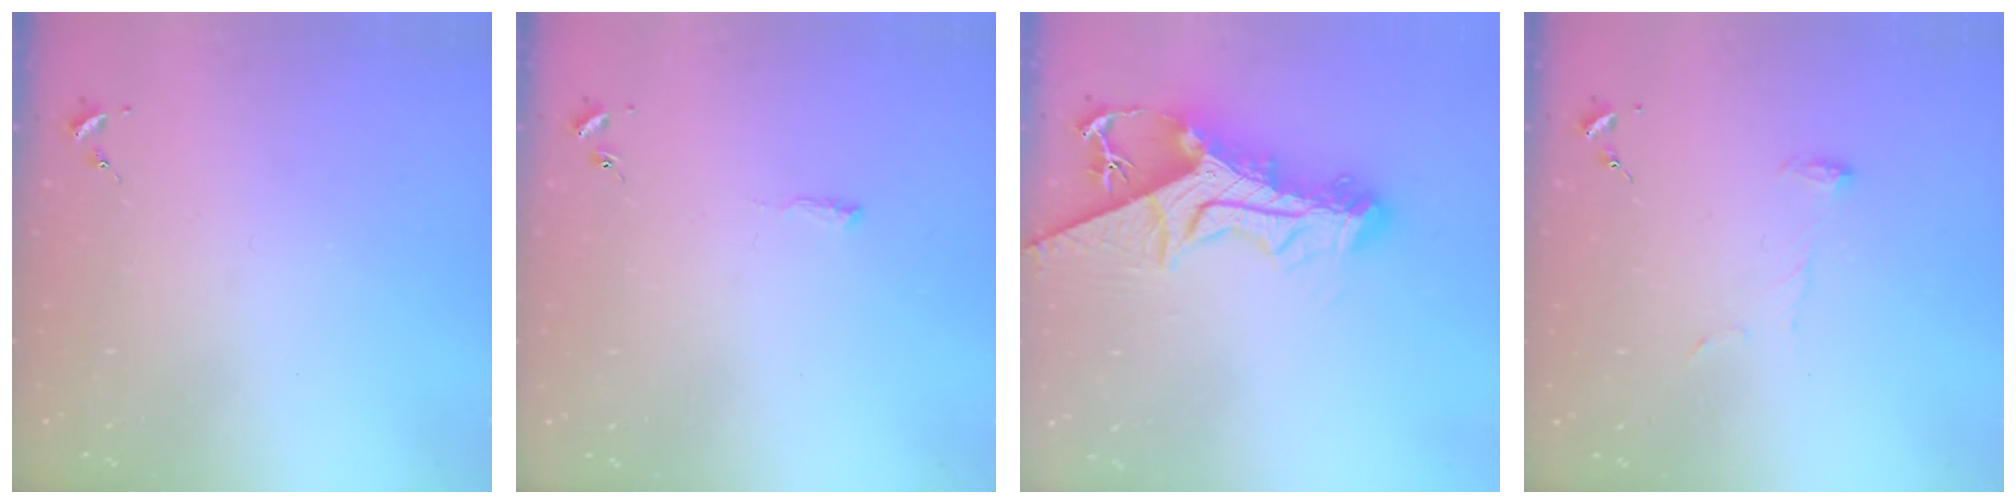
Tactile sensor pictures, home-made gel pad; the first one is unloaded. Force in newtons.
{"total": 4.1, "press": 4.1, "slide": 0.5}
{"total": 17.2, "press": 17.1, "slide": 1.6}
{"total": 6.4, "press": 6.4, "slide": 0.7}